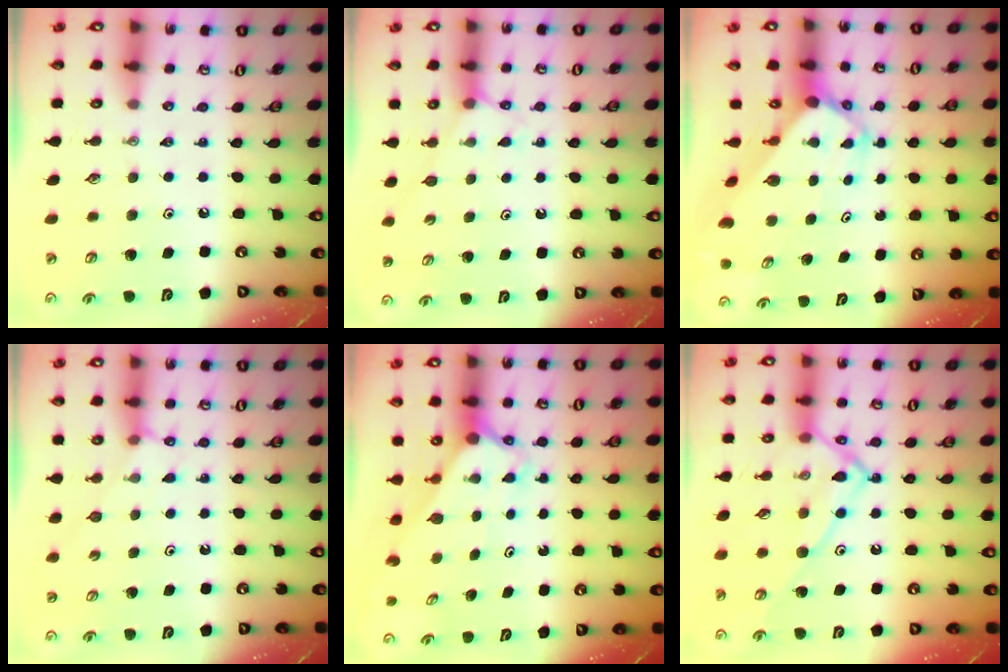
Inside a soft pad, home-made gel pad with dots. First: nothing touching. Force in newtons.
{"total": 5.4, "press": 5.3, "slide": 0.7}
{"total": 3.0, "press": 2.9, "slide": 0.4}
{"total": 3.3, "press": 3.3, "slide": 0.4}
{"total": 2.7, "press": 2.7, "slide": 0.2}
{"total": 15.1, "press": 15.1, "slide": 1.1}